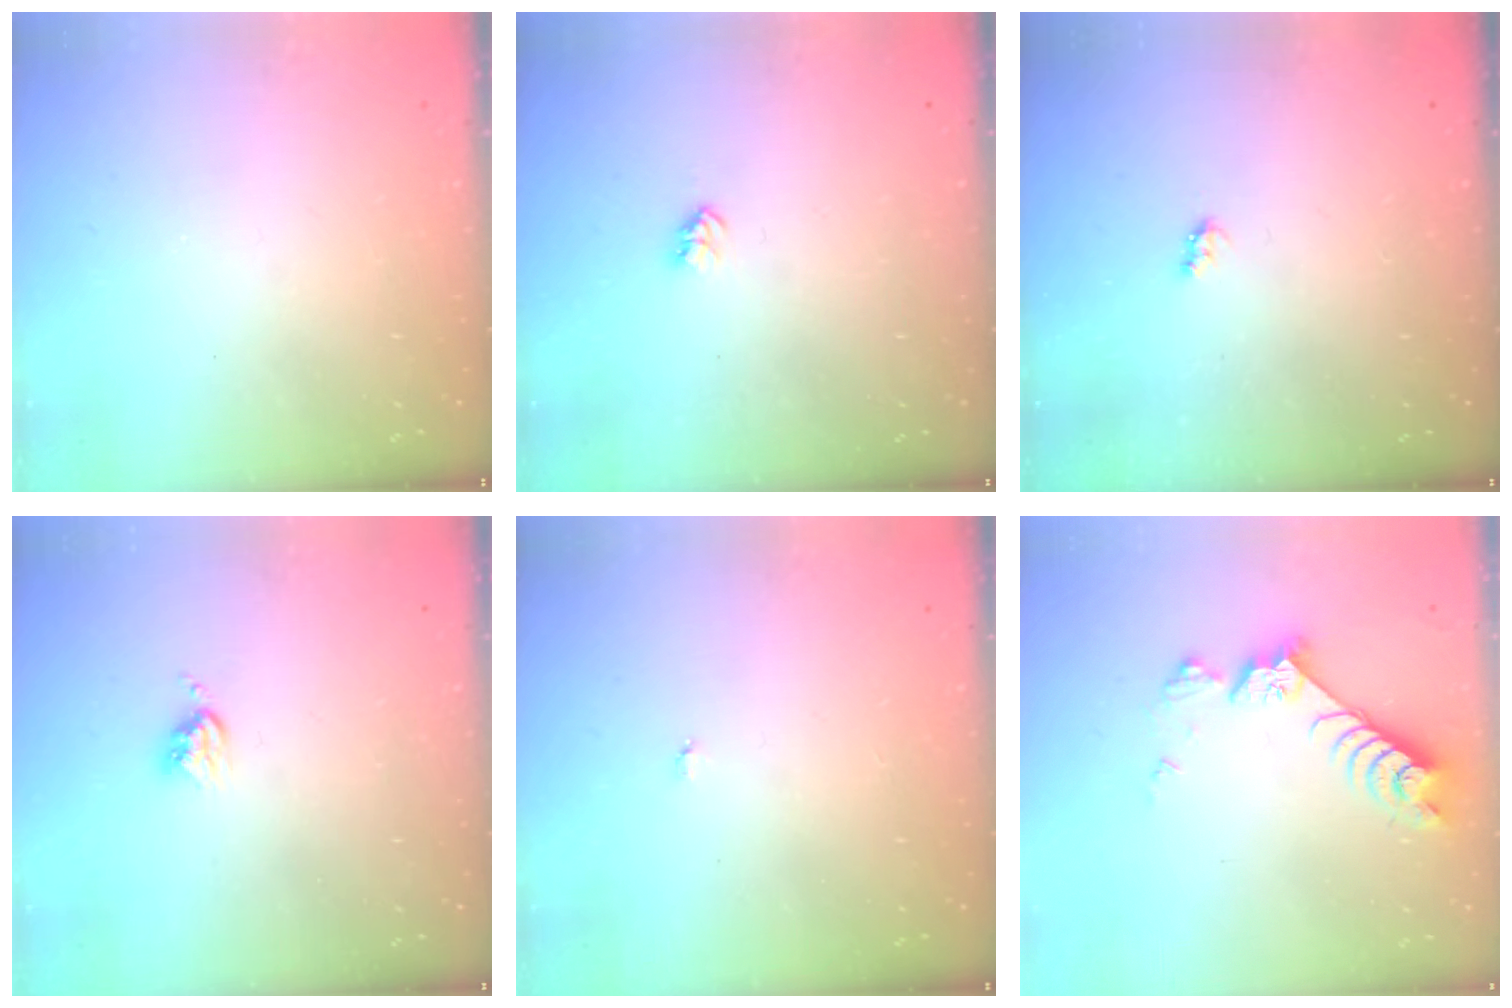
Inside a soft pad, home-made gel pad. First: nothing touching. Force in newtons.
{"total": 2.7, "press": 2.7, "slide": 0.4}
{"total": 2.6, "press": 2.6, "slide": 0.4}
{"total": 3.8, "press": 3.8, "slide": 0.5}
{"total": 2.9, "press": 2.9, "slide": 0.3}
{"total": 7.4, "press": 7.3, "slide": 1.1}